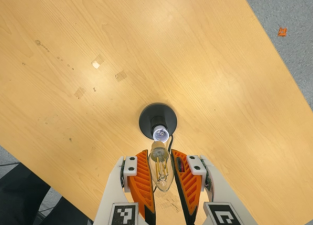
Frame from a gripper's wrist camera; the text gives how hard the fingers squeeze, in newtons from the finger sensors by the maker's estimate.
{"total": 12.1, "left": 12.1, "right": 12.1}